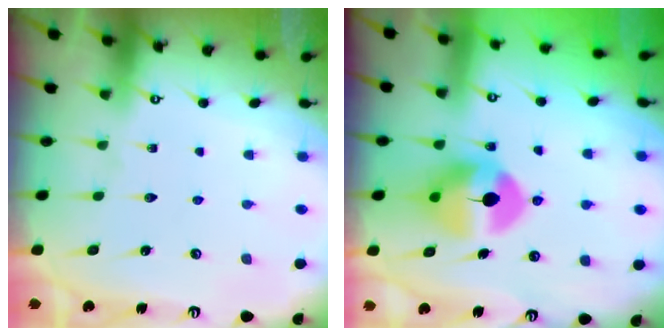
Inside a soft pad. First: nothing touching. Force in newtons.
{"total": 9.6, "press": 9.5, "slide": 1.5}